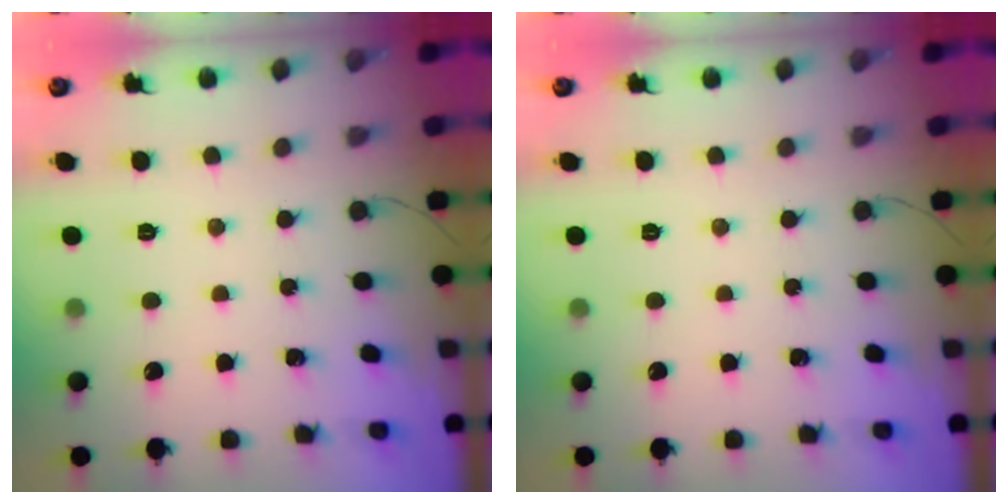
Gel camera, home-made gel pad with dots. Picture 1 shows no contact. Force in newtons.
{"total": 0.0}